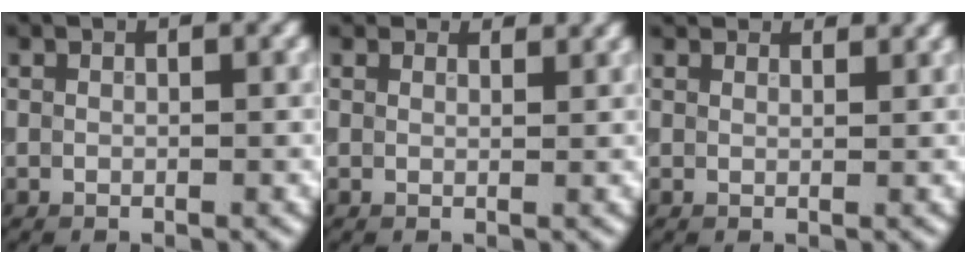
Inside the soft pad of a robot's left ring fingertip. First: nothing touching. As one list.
[{"total": 2.8, "force": [2.6, 0.9, 0.7], "torque": [-0.013, -0.004, 0.032]}, {"total": 4.1, "force": [3.7, 1.3, 1.4], "torque": [-0.028, 0.006, 0.044]}]